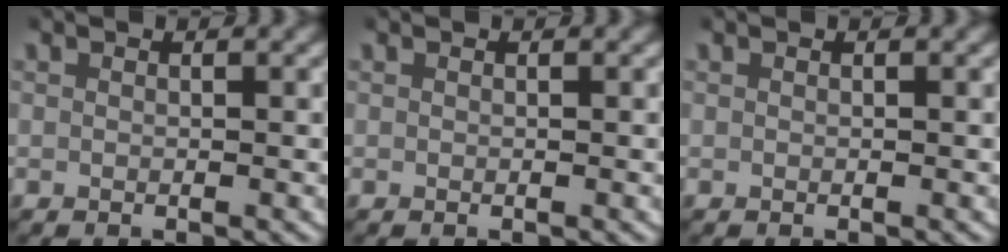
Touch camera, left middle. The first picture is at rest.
{"total": 0.0}
{"total": 0.0}